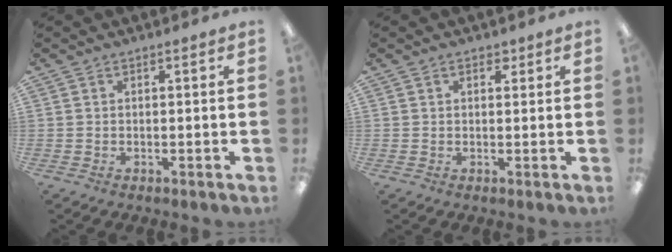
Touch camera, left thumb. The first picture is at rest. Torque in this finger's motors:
{"motor_torque": [-0.11, 0.00, -0.36, -0.12, -0.02]}